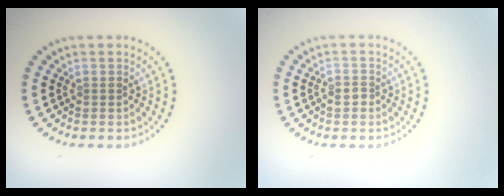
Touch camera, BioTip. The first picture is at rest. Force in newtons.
{"total": 1.3, "press": 1.2, "slide": 0.6}